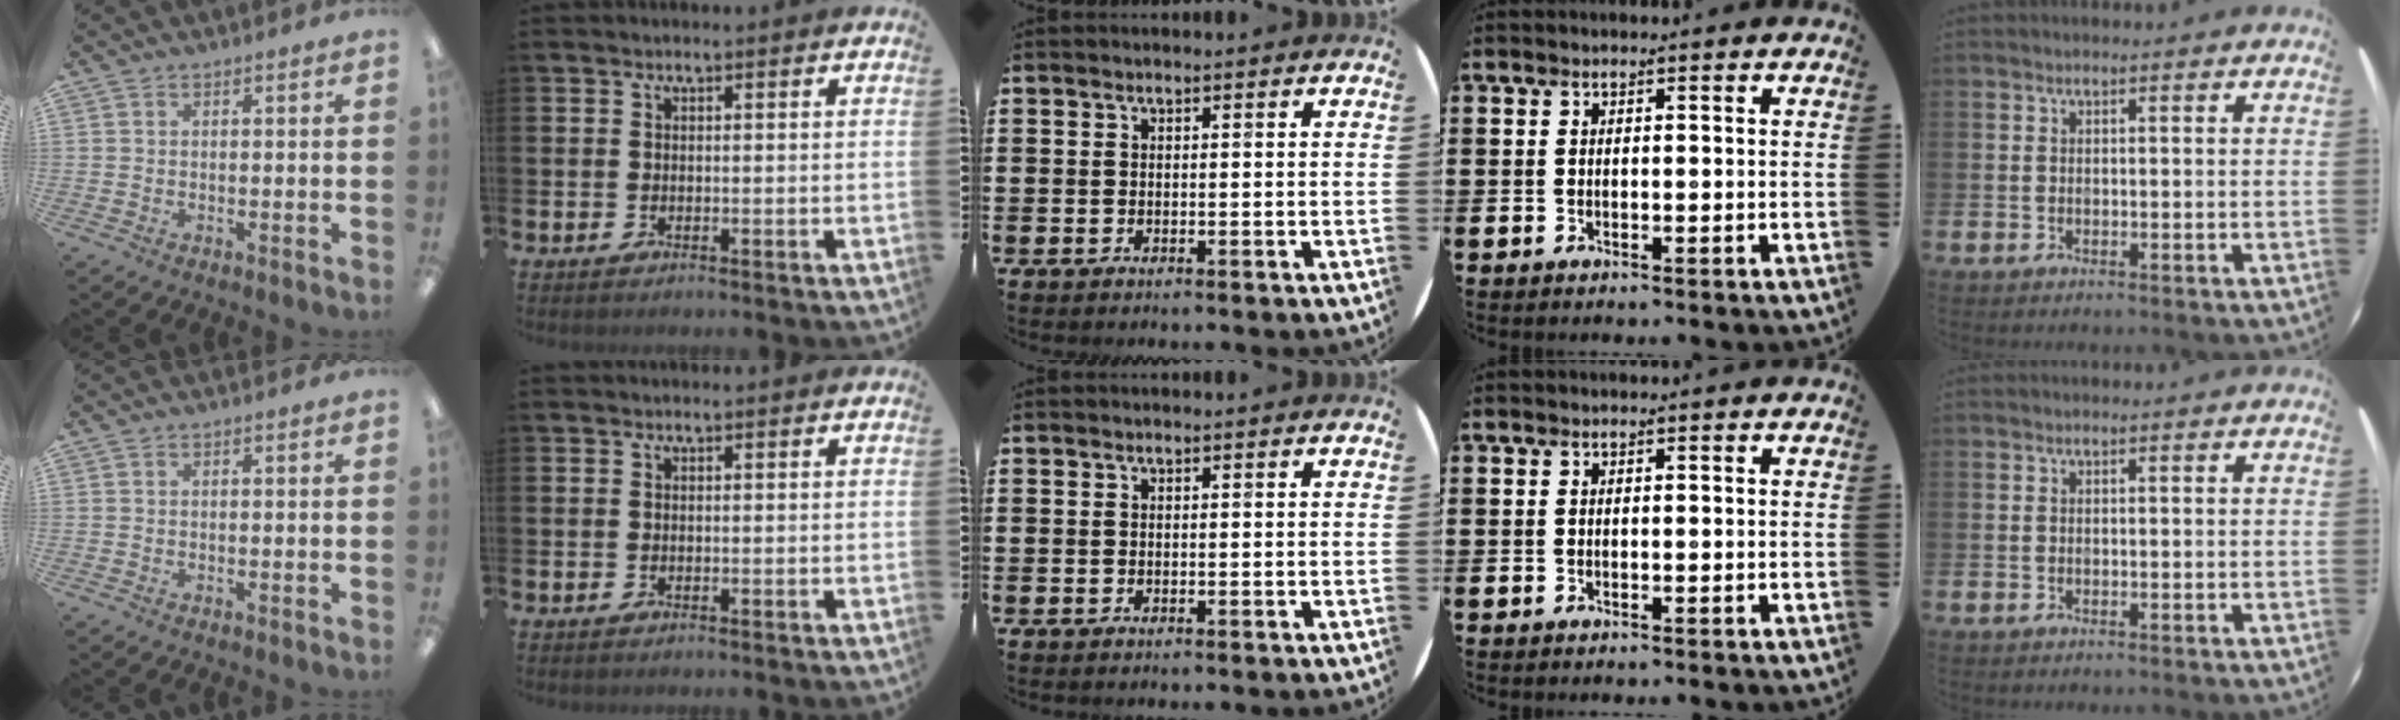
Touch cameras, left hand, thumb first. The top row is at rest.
{}